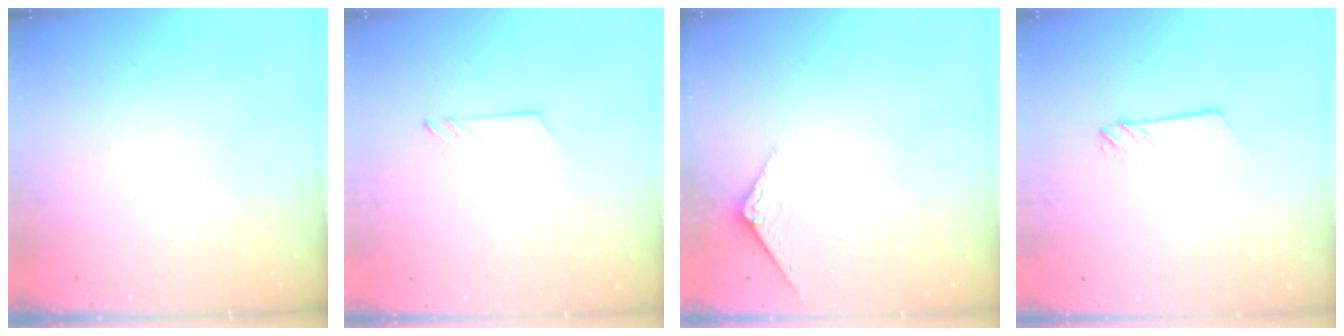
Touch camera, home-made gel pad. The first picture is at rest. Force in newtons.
{"total": 3.5, "press": 3.4, "slide": 0.5}
{"total": 3.5, "press": 3.5, "slide": 0.4}
{"total": 2.5, "press": 2.5, "slide": 0.3}